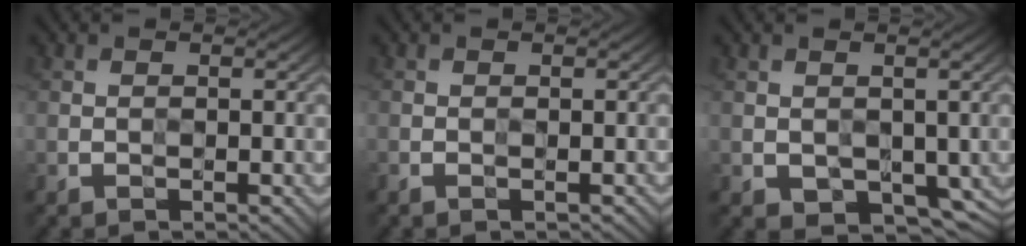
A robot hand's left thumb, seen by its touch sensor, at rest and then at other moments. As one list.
[{"total": 0.7, "force": [-0.5, 0.2, 0.5], "torque": [-0.010, -0.003, -0.007]}, {"total": 4.5, "force": [-0.4, 3.1, 3.2], "torque": [-0.066, -0.022, 0.002]}]